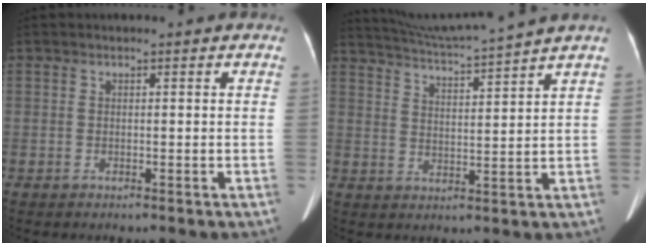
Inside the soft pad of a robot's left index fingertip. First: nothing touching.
{"total": 11.0, "force": [10.1, -2.7, 3.5], "torque": [-0.073, -0.013, 0.164]}